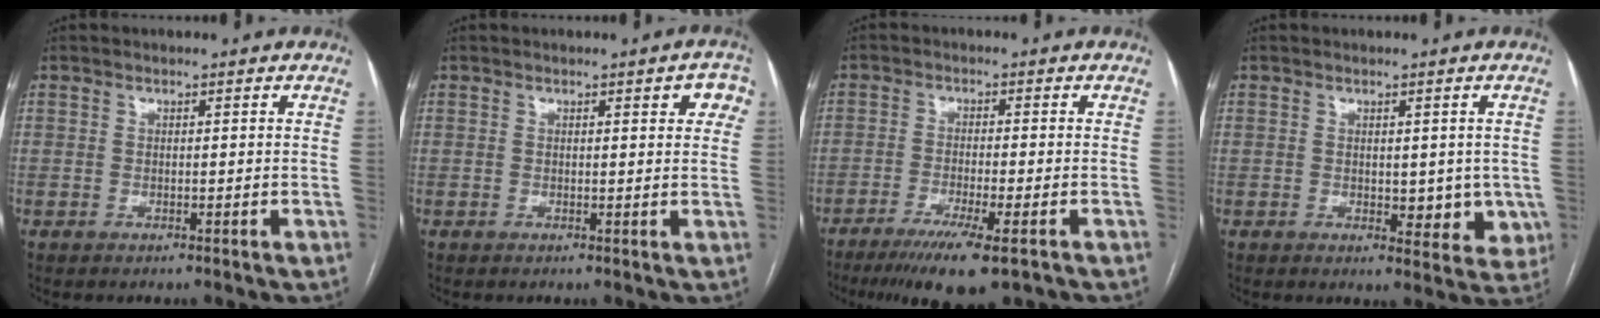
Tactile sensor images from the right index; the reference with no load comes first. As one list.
[{"total": 3.7, "force": [1.6, 1.0, 3.2], "torque": [-0.025, 0.005, 0.013]}, {"total": 9.6, "force": [-6.4, 0.7, 7.1], "torque": [-0.114, -0.024, -0.097]}, {"total": 5.6, "force": [0.0, 3.1, 4.7], "torque": [-0.037, -0.006, 0.007]}]